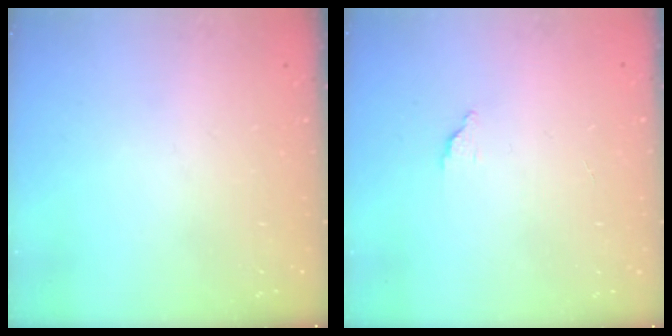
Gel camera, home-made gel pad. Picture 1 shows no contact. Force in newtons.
{"total": 1.4, "press": 1.4, "slide": 0.1}